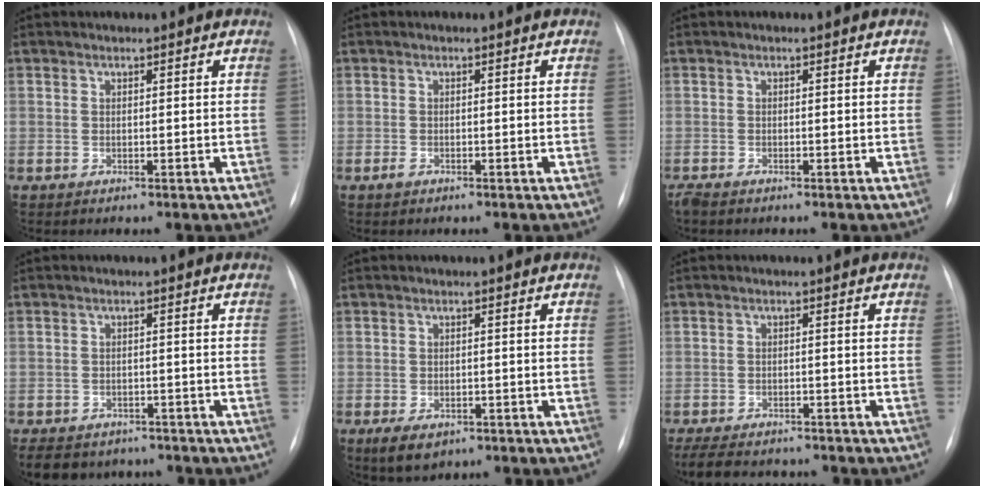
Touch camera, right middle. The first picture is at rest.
{"total": 0.7, "force": [0.3, 0.5, 0.4], "torque": [-0.010, 0.002, 0.008]}
{"total": 1.4, "force": [-1.2, 0.4, 0.7], "torque": [-0.017, -0.004, -0.021]}
{"total": 10.1, "force": [-8.2, 5.3, 2.7], "torque": [-0.050, 0.002, -0.102]}
{"total": 4.3, "force": [-2.6, 2.4, 2.5], "torque": [-0.047, -0.006, -0.034]}
{"total": 10.4, "force": [-8.9, 3.5, 4.1], "torque": [-0.083, -0.009, -0.125]}